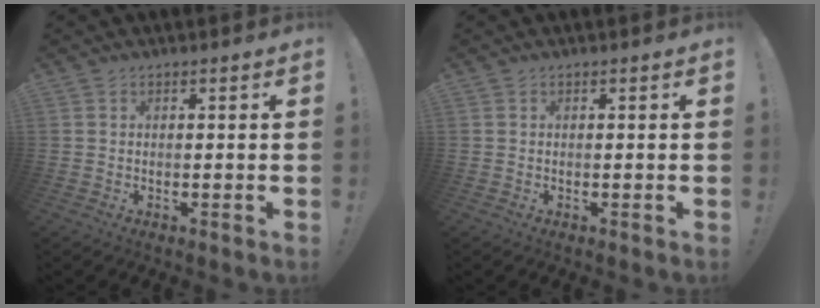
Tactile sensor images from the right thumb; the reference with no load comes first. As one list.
[{"total": 0.0}]